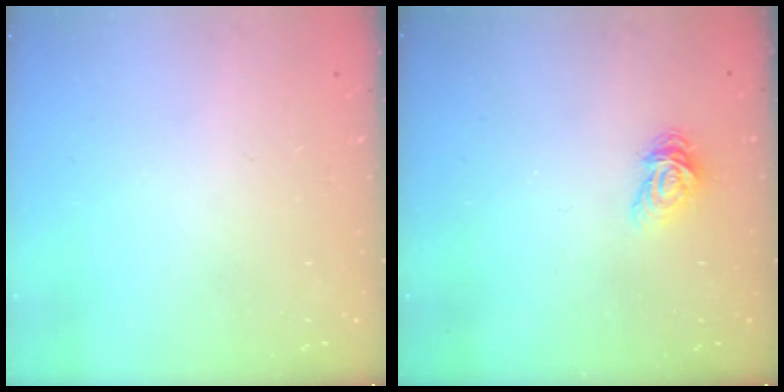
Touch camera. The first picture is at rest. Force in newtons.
{"total": 4.6, "press": 4.6, "slide": 0.3}